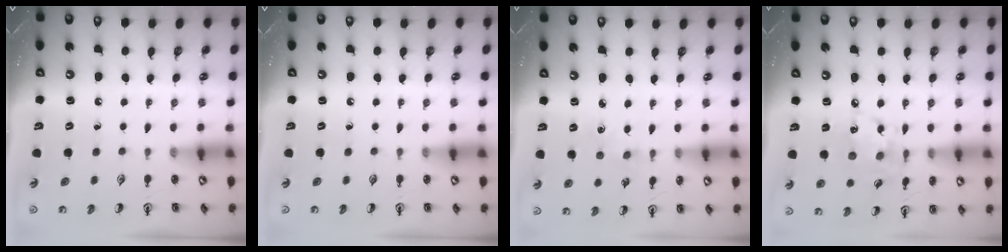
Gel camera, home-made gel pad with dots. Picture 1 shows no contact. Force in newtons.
{"total": 0.0}
{"total": 1.3, "press": 1.3, "slide": 0.2}
{"total": 10.8, "press": 10.8, "slide": 0.7}